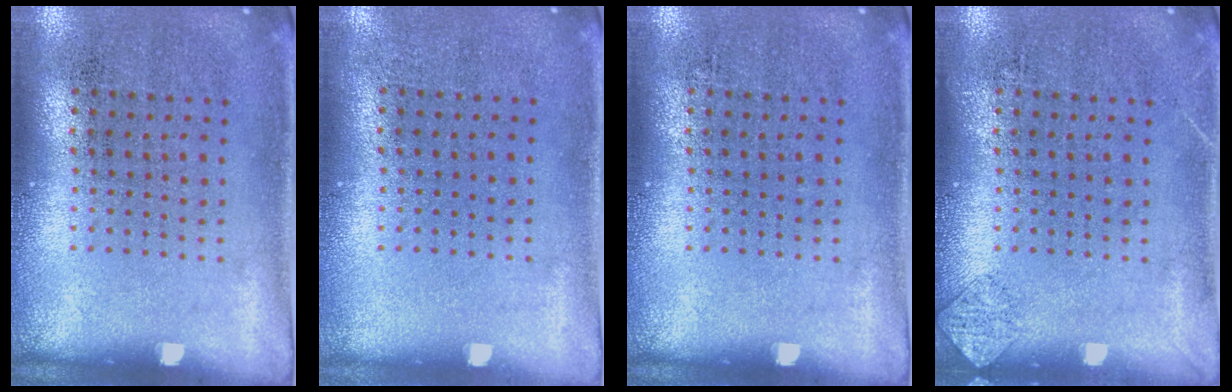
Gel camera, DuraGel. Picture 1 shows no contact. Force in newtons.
{"total": 0.0}
{"total": 0.0}
{"total": 0.8, "press": 0.8, "slide": 0.1}